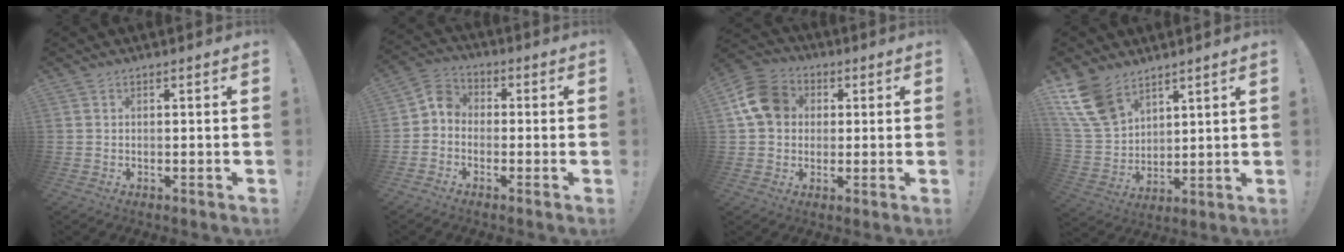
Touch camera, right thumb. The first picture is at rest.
{"total": 5.6, "force": [-2.3, 4.5, 2.5], "torque": [-0.053, 0.026, -0.040]}
{"total": 13.4, "force": [2.9, 11.2, 6.8], "torque": [-0.105, 0.008, 0.062]}
{"total": 14.6, "force": [9.8, 8.6, 6.6], "torque": [-0.129, -0.051, 0.193]}